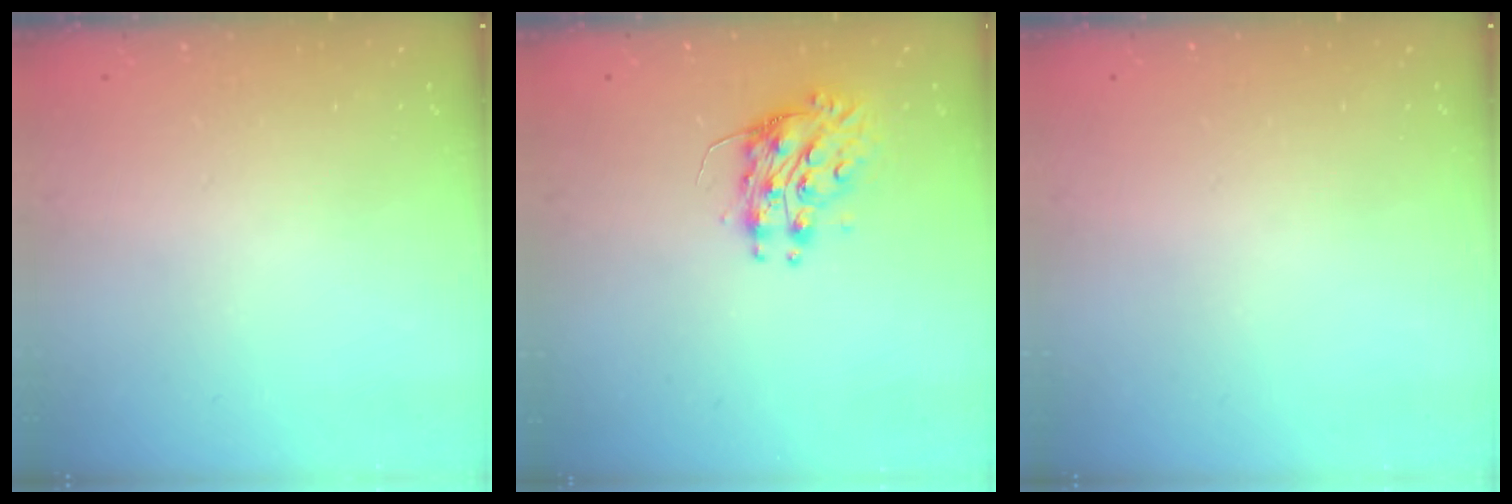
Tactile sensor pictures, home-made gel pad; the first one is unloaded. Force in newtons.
{"total": 8.9, "press": 8.9, "slide": 0.2}
{"total": 0.0}